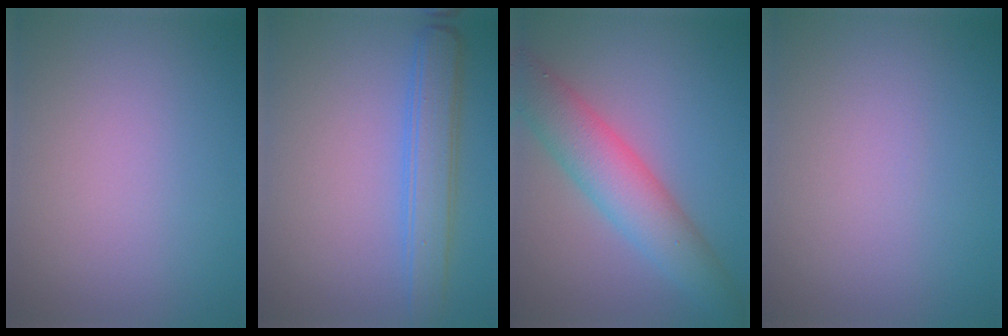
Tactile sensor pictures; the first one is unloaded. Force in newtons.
{"total": 3.6, "press": 3.6, "slide": 0.3}
{"total": 6.3, "press": 6.3, "slide": 0.4}
{"total": 0.0}